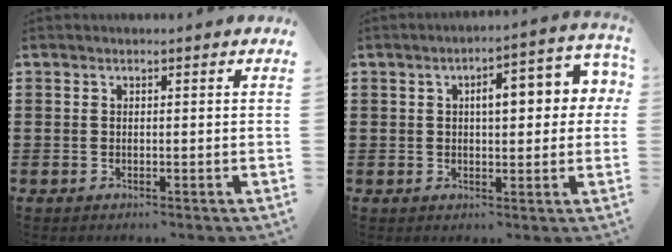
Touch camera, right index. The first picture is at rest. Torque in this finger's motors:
{"motor_torque": [1.09, -0.46, 0.42, 0.12]}